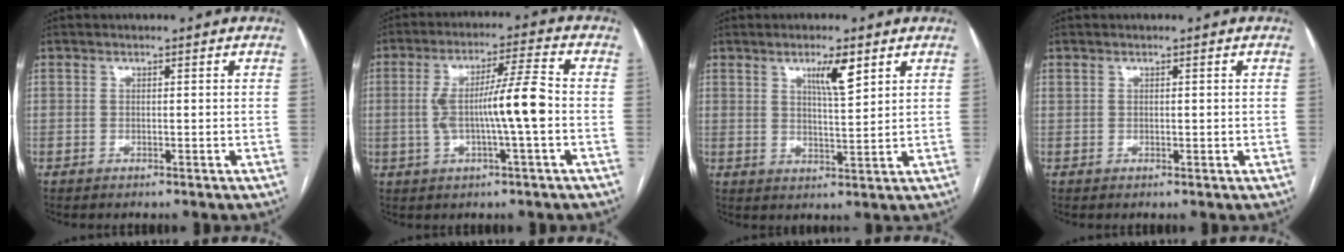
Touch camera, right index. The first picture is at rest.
{"total": 9.4, "force": [-1.0, 0.1, 9.4], "torque": [-0.172, 0.016, -0.019]}
{"total": 5.2, "force": [2.9, 0.7, 4.2], "torque": [-0.072, -0.003, 0.050]}
{"total": 0.7, "force": [0.3, 0.4, 0.5], "torque": [-0.010, 0.003, 0.010]}